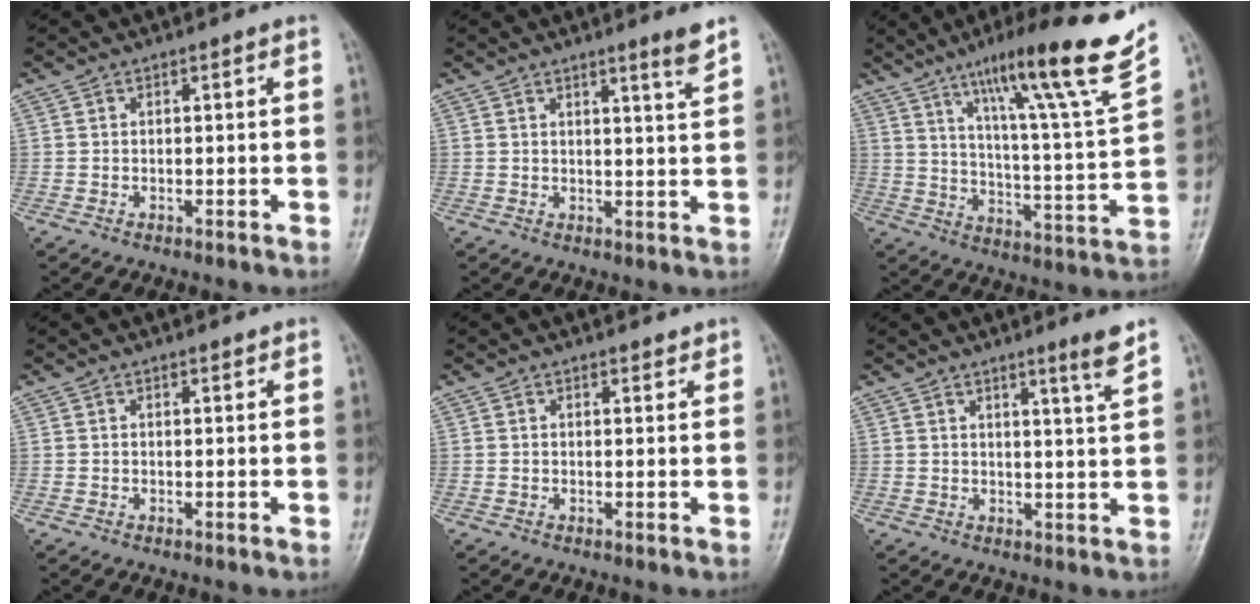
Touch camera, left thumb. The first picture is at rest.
{"total": 3.9, "force": [2.9, -0.3, 2.6], "torque": [-0.034, -0.029, 0.042]}
{"total": 22.1, "force": [14.5, 1.1, 16.6], "torque": [-0.228, -0.061, 0.224]}
{"total": 1.1, "force": [0.9, 0.3, 0.4], "torque": [-0.006, -0.006, 0.013]}
{"total": 2.0, "force": [1.7, 0.7, 0.7], "torque": [-0.001, -0.009, 0.021]}
{"total": 4.8, "force": [3.3, -0.5, 3.4], "torque": [-0.047, -0.032, 0.049]}